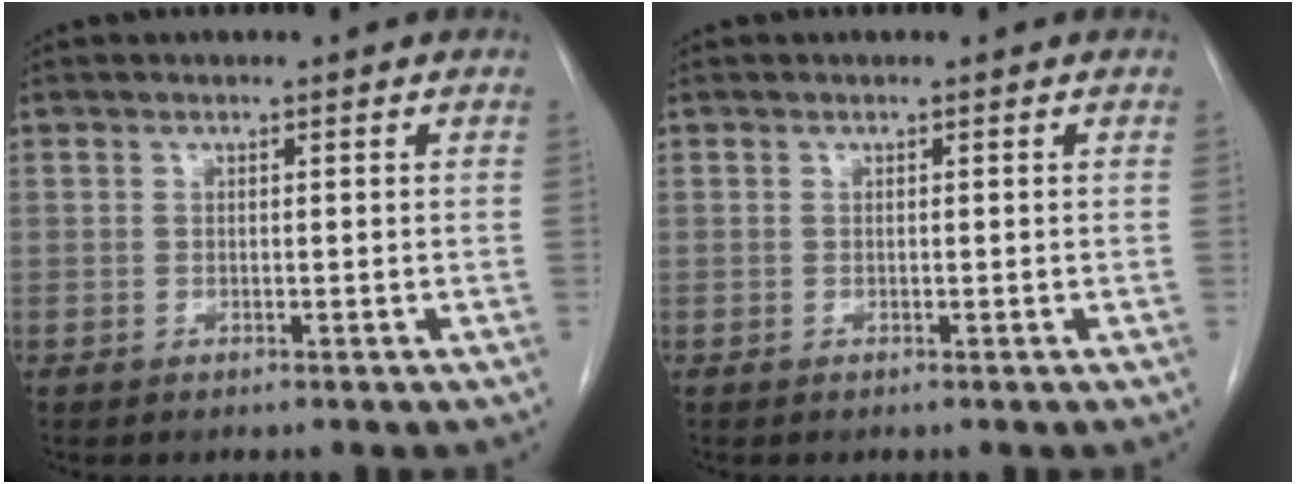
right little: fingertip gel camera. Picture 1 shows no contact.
{"total": 0.0}